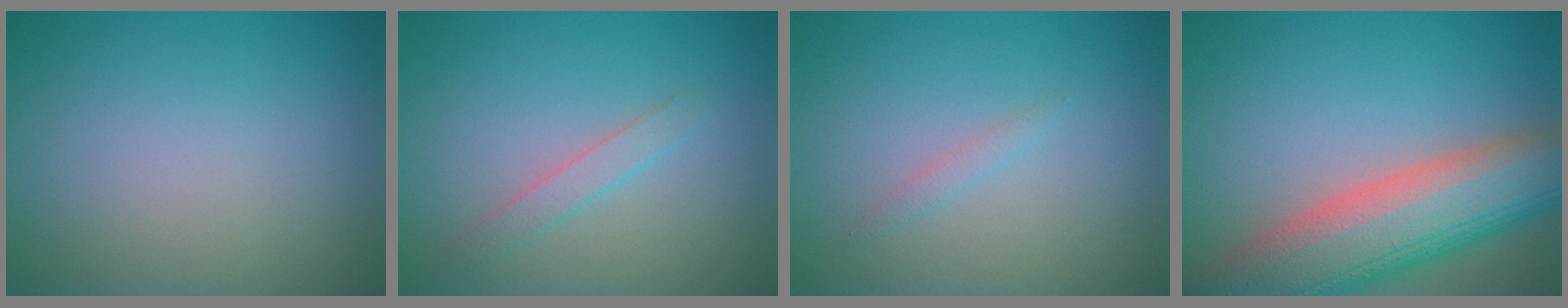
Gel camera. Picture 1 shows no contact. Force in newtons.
{"total": 1.5, "press": 1.5, "slide": 0.1}
{"total": 0.7, "press": 0.7, "slide": 0.1}
{"total": 10.9, "press": 10.8, "slide": 0.8}